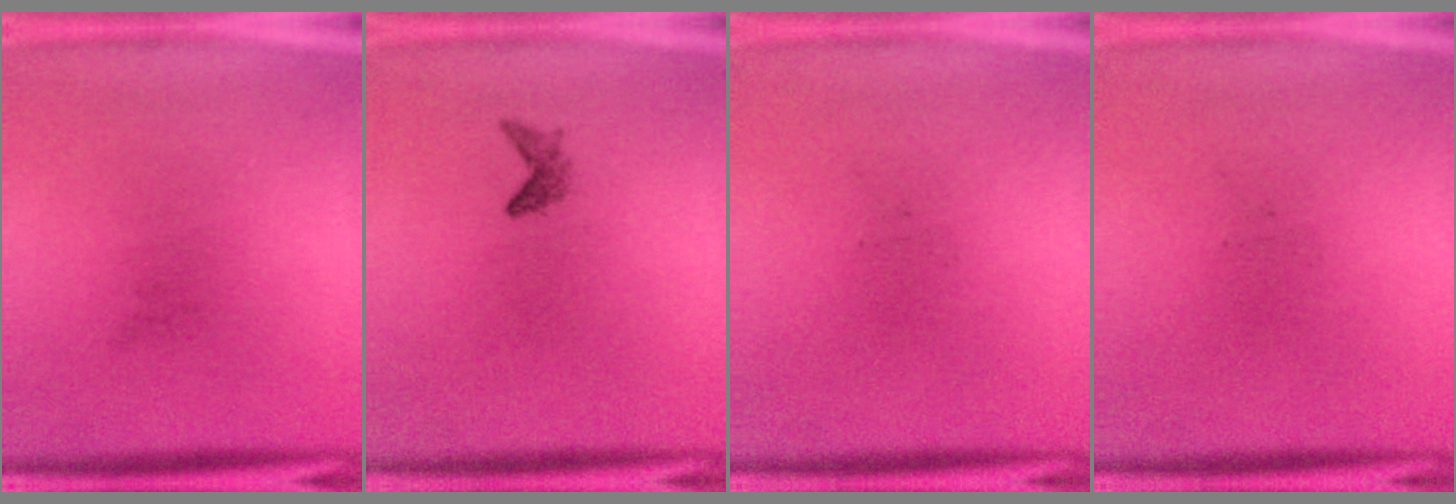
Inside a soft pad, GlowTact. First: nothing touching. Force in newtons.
{"total": 1.1}
{"total": 0.0}
{"total": 0.0}